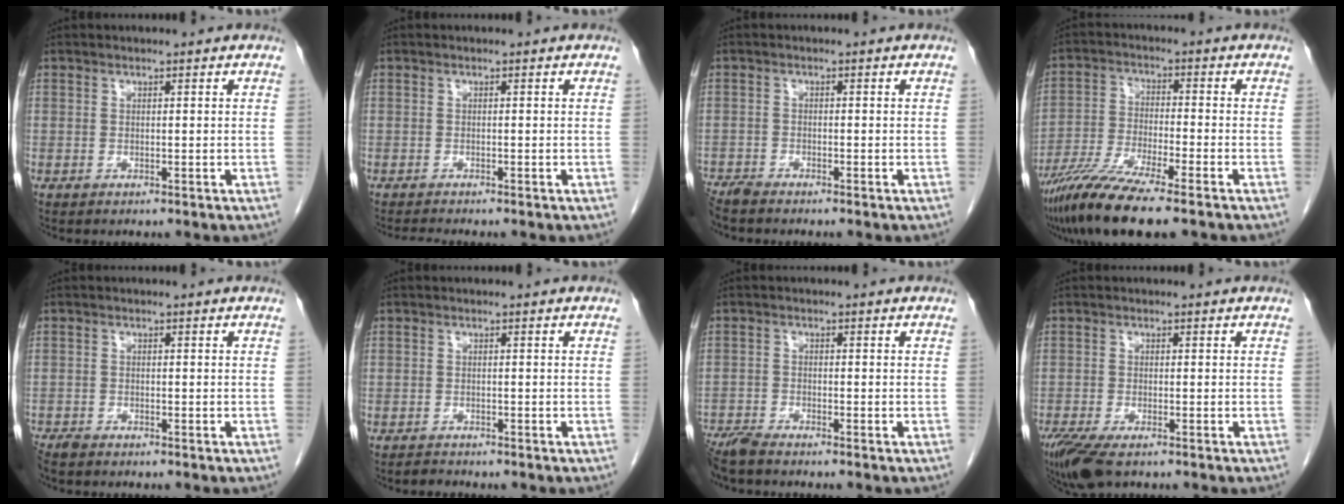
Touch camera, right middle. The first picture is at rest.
{"total": 1.4, "force": [-1.4, -0.3, 0.3], "torque": [-0.010, -0.006, -0.025]}
{"total": 3.0, "force": [-2.8, 0.0, 0.9], "torque": [-0.015, -0.010, -0.053]}
{"total": 11.8, "force": [-8.7, 0.5, 7.9], "torque": [-0.149, -0.033, -0.154]}
{"total": 2.3, "force": [-2.1, 0.5, 0.8], "torque": [-0.018, -0.007, -0.037]}
{"total": 1.1, "force": [-1.0, 0.3, -0.2], "torque": [-0.001, -0.003, -0.018]}
{"total": 4.1, "force": [-3.8, 0.0, 1.5], "torque": [-0.027, -0.016, -0.074]}
{"total": 6.9, "force": [-4.9, 1.9, 4.5], "torque": [-0.085, -0.018, -0.084]}